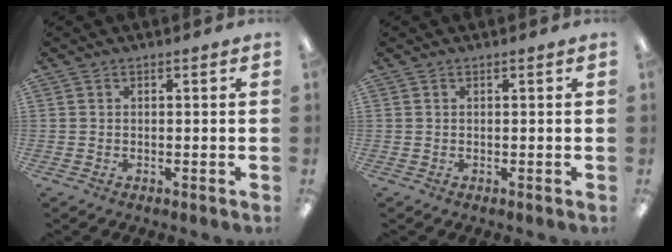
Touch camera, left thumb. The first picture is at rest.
{"total": 0.0}